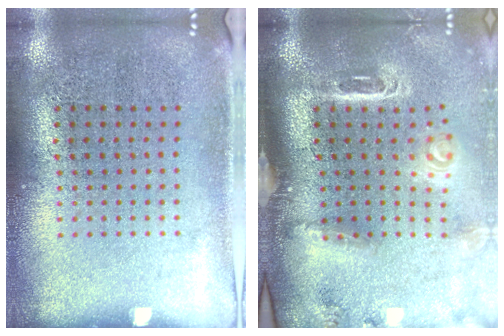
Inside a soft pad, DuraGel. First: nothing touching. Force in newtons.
{"total": 3.1, "press": 2.1, "slide": 2.3}